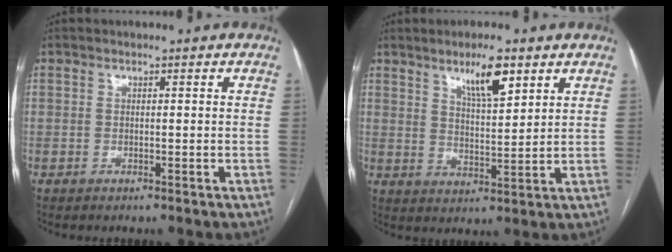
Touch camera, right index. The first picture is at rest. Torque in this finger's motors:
{"motor_torque": [0.46, 0.41, 0.13, 0.07]}